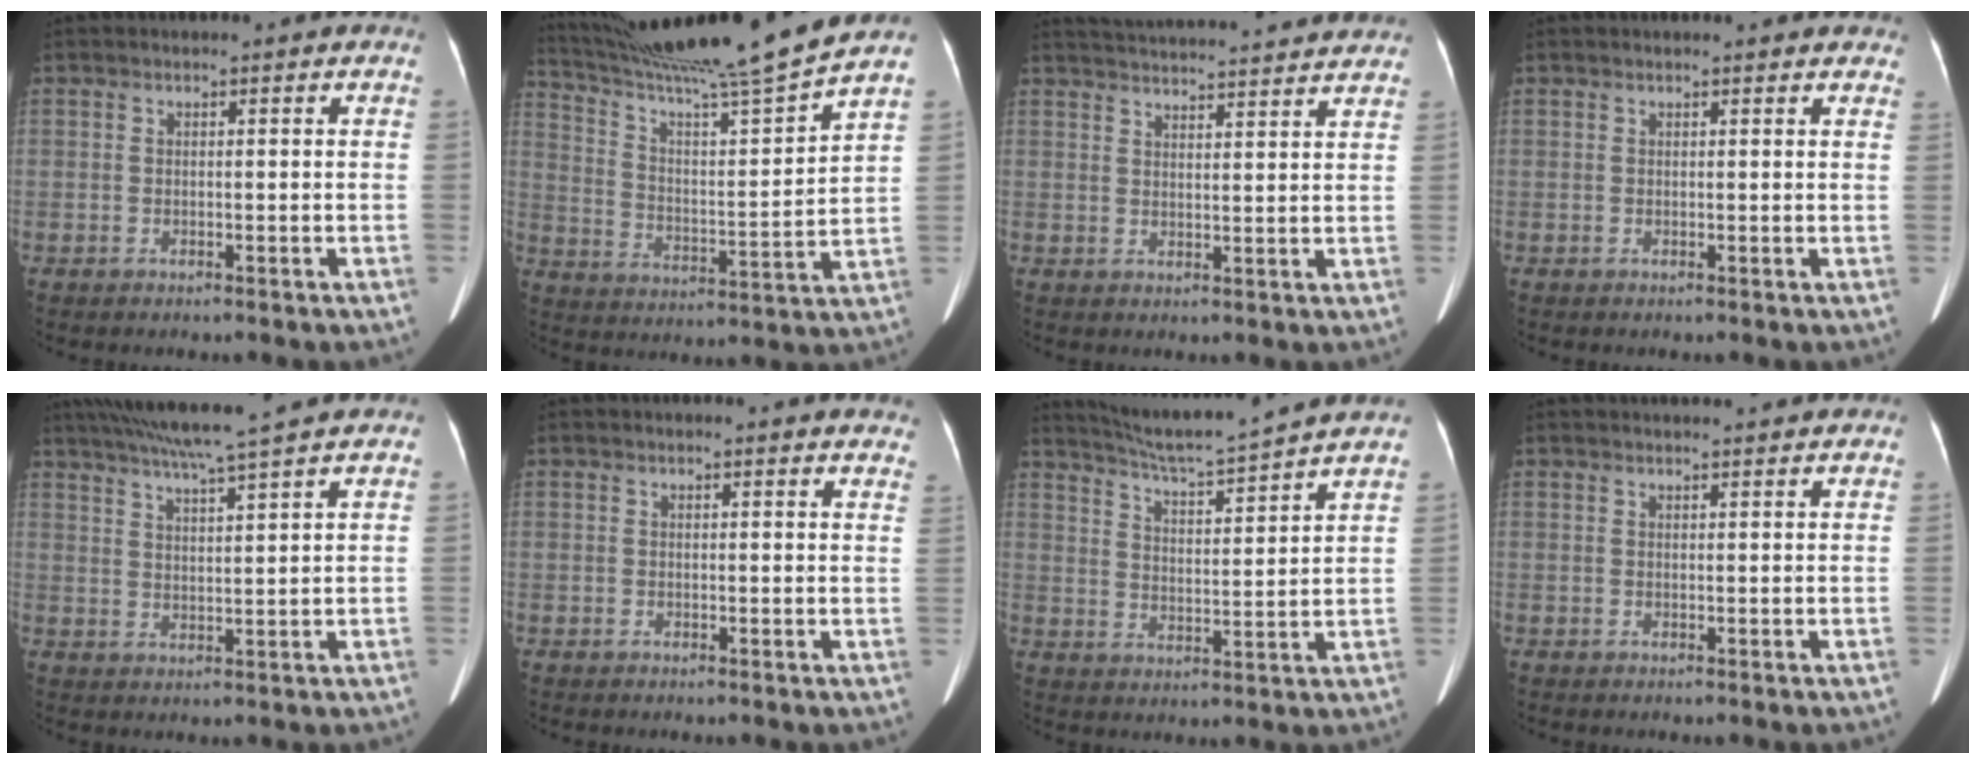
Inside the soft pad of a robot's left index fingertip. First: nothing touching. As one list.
[{"total": 19.4, "force": [17.3, -2.9, 8.3], "torque": [-0.147, -0.037, 0.271]}, {"total": 19.2, "force": [18.3, 0.6, 5.7], "torque": [-0.094, 0.010, 0.240]}, {"total": 6.1, "force": [5.6, 1.4, 2.1], "torque": [-0.018, 0.013, 0.049]}, {"total": 10.2, "force": [8.7, -1.7, 5.0], "torque": [-0.088, 0.012, 0.133]}, {"total": 11.1, "force": [10.6, 1.7, 2.9], "torque": [-0.008, -0.013, 0.093]}, {"total": 13.5, "force": [12.4, -1.8, 4.9], "torque": [-0.096, -0.009, 0.187]}, {"total": 6.4, "force": [6.1, 0.0, 1.8], "torque": [-0.021, 0.023, 0.065]}]